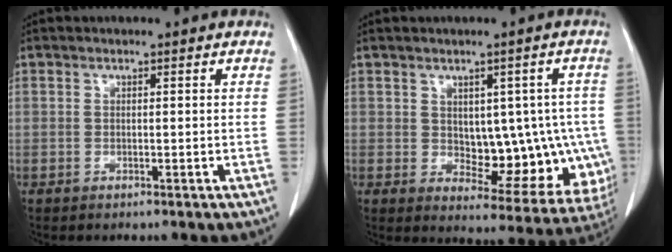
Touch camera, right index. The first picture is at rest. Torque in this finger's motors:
{"motor_torque": [0.34, 0.07, 0.14, 0.01]}